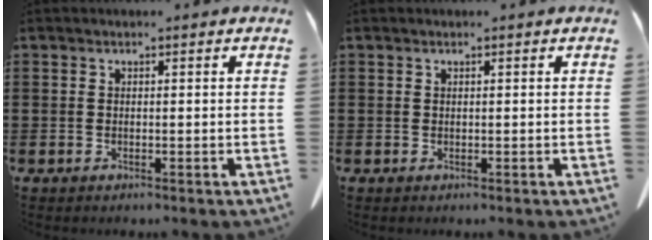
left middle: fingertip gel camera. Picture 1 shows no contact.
{"total": 0.0}